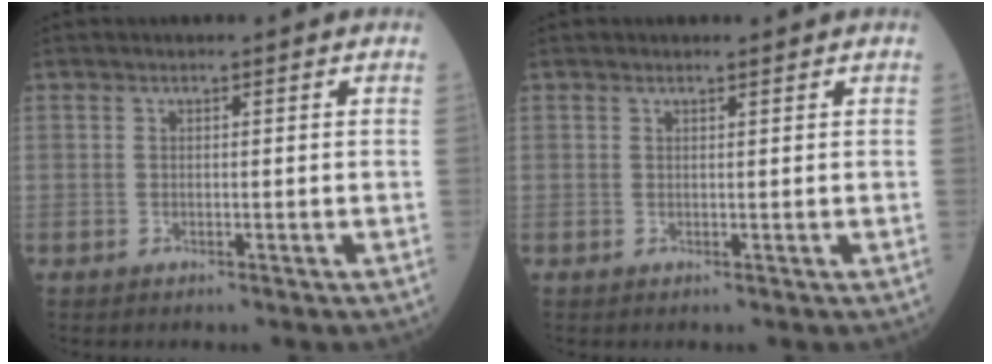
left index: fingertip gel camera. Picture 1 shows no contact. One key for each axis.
{"total": 0.6, "fx": 0.5, "fy": 0.1, "fz": 0.3, "tx": -0.012, "ty": 0.003, "tz": 0.009}